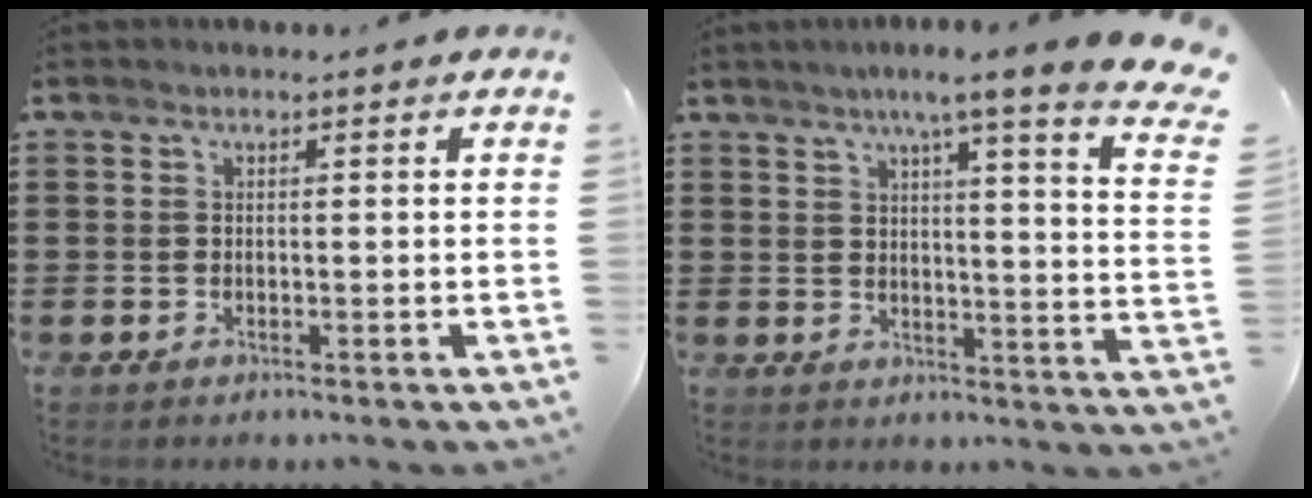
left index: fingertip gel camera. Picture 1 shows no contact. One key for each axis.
{"total": 6.3, "fx": 4.5, "fy": -1.2, "fz": 4.2, "tx": -0.087, "ty": -0.036, "tz": 0.063}